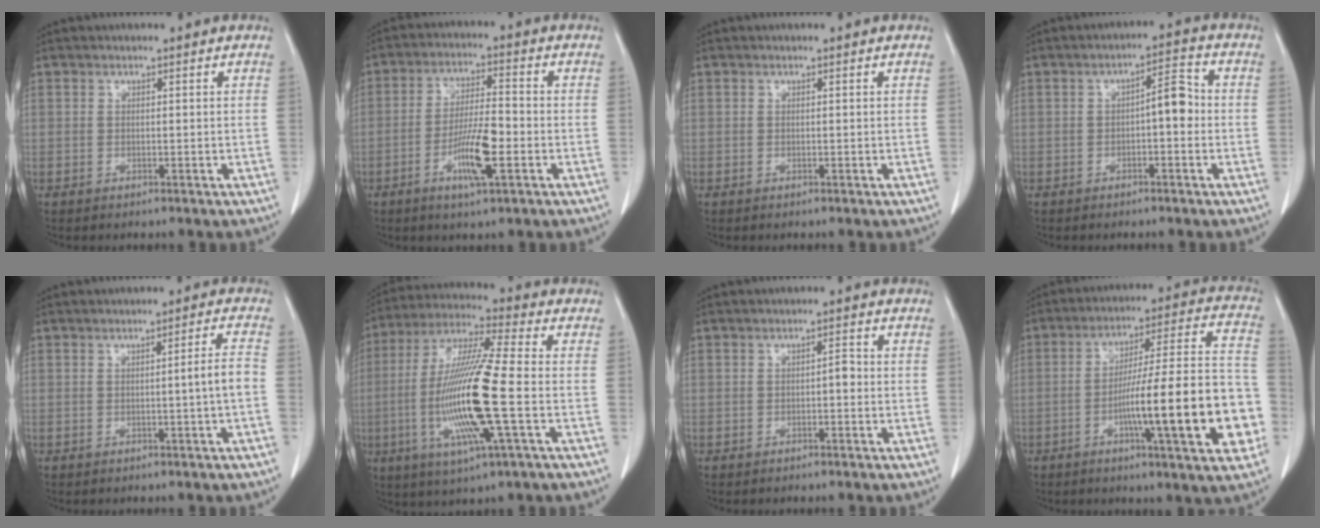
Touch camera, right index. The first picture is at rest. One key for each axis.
{"total": 8.5, "fx": -3.1, "fy": 1.1, "fz": 7.8, "tx": -0.147, "ty": -0.004, "tz": -0.056}
{"total": 0.0}
{"total": 4.6, "fx": -0.5, "fy": 1.4, "fz": 4.3, "tx": -0.061, "ty": 0.022, "tz": -0.008}
{"total": 3.2, "fx": -0.8, "fy": -0.7, "fz": 3.0, "tx": -0.042, "ty": 0.002, "tz": -0.012}
{"total": 16.9, "fx": -3.3, "fy": 0.6, "fz": 16.6, "tx": -0.340, "ty": -0.012, "tz": -0.069}
{"total": 1.5, "fx": -0.3, "fy": 0.5, "fz": 1.3, "tx": -0.016, "ty": 0.004, "tz": -0.007}
{"total": 20.2, "fx": -5.7, "fy": 1.7, "fz": 19.3, "tx": -0.237, "ty": 0.021, "tz": -0.080}